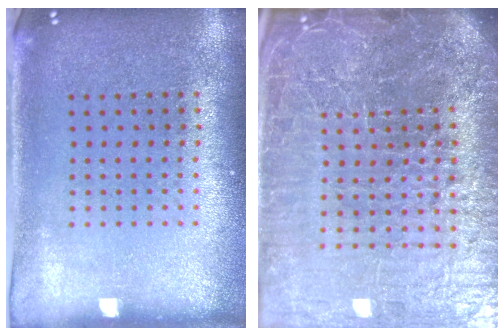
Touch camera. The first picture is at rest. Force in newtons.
{"total": 7.5, "press": 6.5, "slide": 3.8}